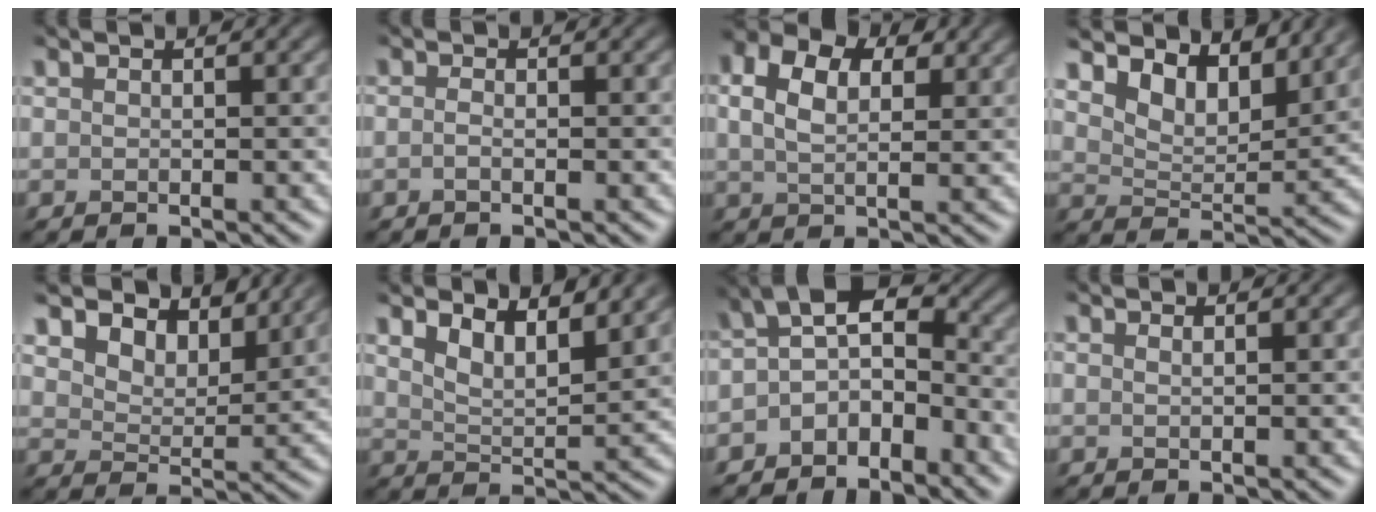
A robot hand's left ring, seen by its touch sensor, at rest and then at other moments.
{"total": 0.8, "force": [-0.3, 0.2, 0.7], "torque": [-0.015, -0.004, -0.008]}
{"total": 7.3, "force": [3.3, 4.5, 4.8], "torque": [-0.104, 0.015, 0.042]}
{"total": 5.9, "force": [4.7, 2.3, 2.6], "torque": [-0.056, -0.004, 0.067]}
{"total": 6.4, "force": [5.0, 2.9, 2.7], "torque": [-0.052, -0.011, 0.079]}
{"total": 5.2, "force": [3.3, 1.8, 3.7], "torque": [-0.062, 0.002, 0.051]}
{"total": 4.4, "force": [-2.0, 2.1, 3.3], "torque": [-0.042, 0.008, -0.050]}
{"total": 0.7, "force": [0.3, 0.3, 0.5], "torque": [-0.002, -0.004, 0.000]}